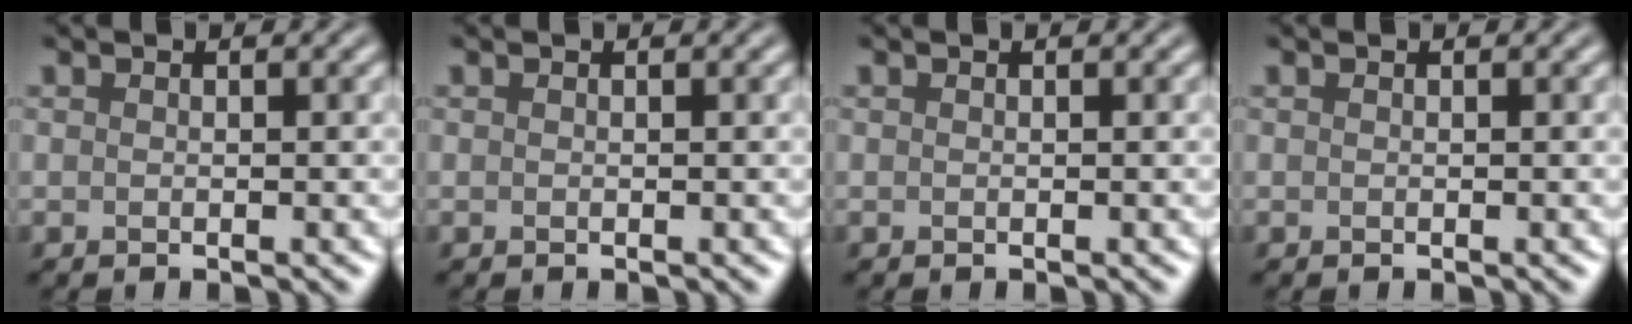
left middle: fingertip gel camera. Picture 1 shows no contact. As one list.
[{"total": 0.0}, {"total": 0.0}, {"total": 0.0}]